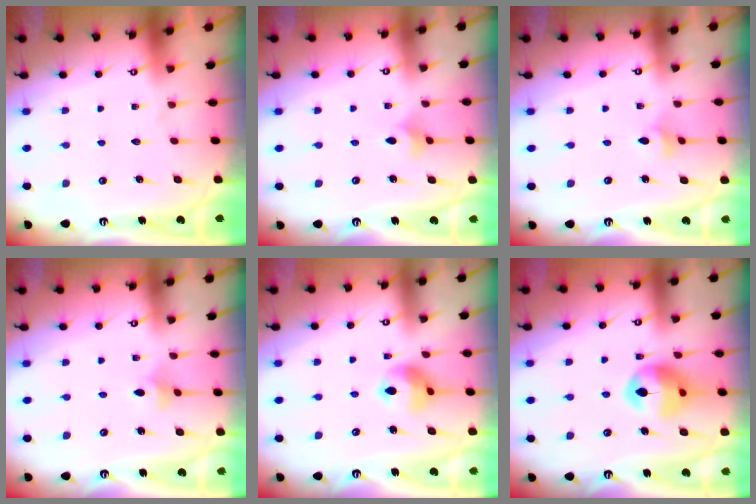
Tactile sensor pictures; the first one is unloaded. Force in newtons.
{"total": 2.9, "press": 2.8, "slide": 0.7}
{"total": 3.1, "press": 3.0, "slide": 0.6}
{"total": 2.9, "press": 2.8, "slide": 0.6}
{"total": 9.3, "press": 9.2, "slide": 1.1}
{"total": 12.5, "press": 12.4, "slide": 1.6}